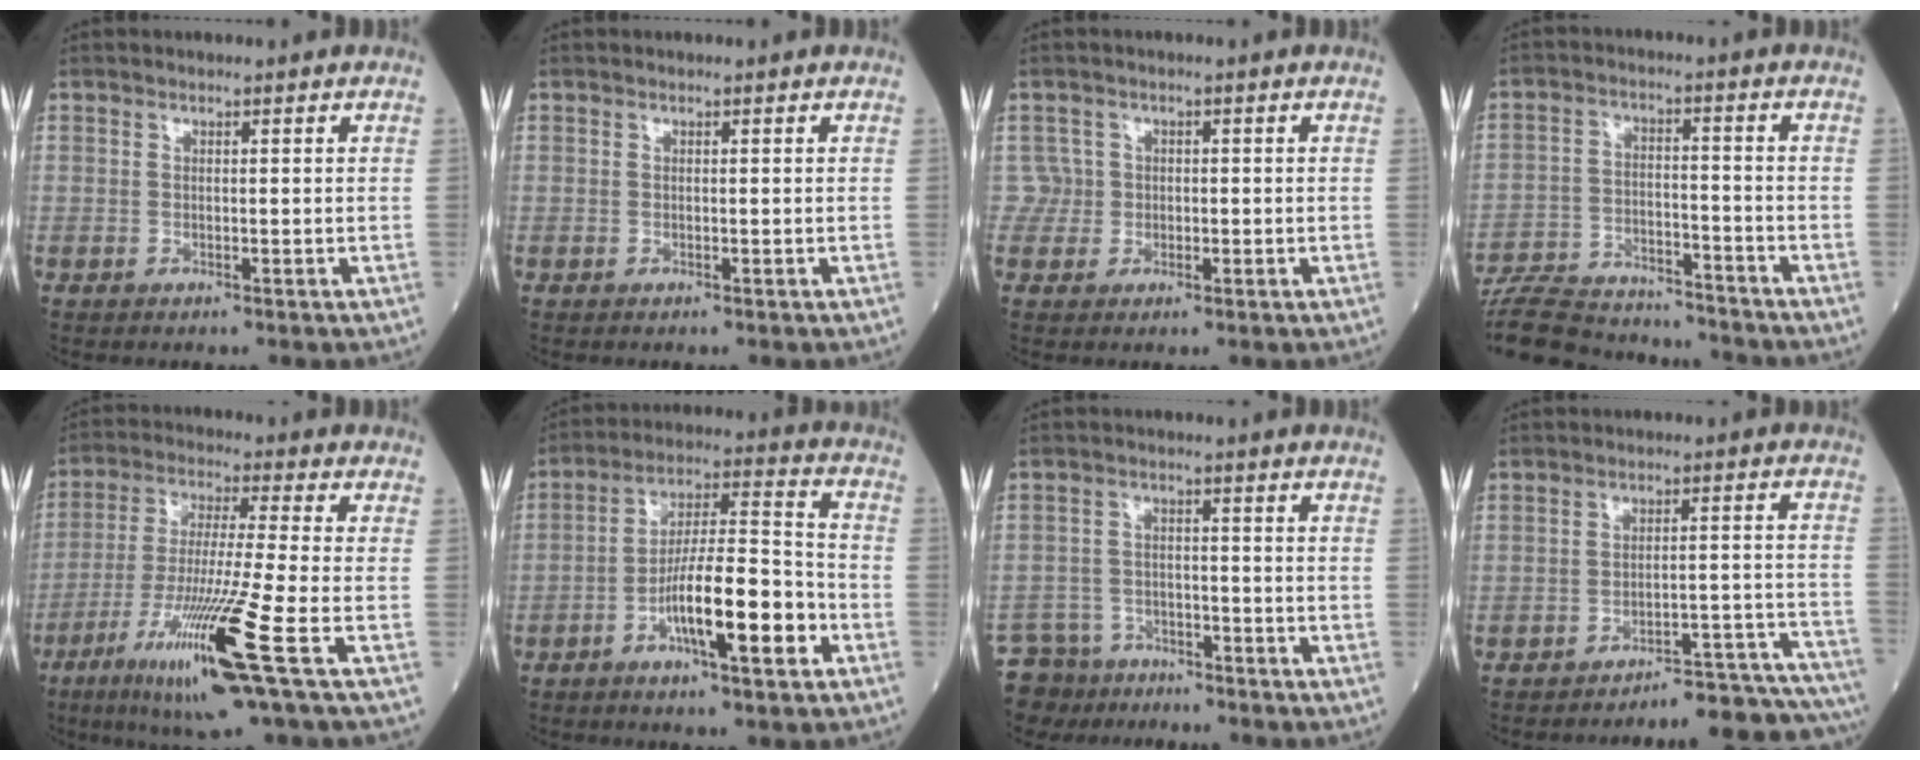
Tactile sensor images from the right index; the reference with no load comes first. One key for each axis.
{"total": 0.0}
{"total": 2.4, "fx": 0.2, "fy": 2.4, "fz": -0.5, "tx": 0.027, "ty": 0.009, "tz": -0.002}
{"total": 18.2, "fx": -17.0, "fy": 3.6, "fz": 5.3, "tx": -0.126, "ty": -0.004, "tz": -0.263}
{"total": 15.6, "fx": -6.8, "fy": -1.1, "fz": 14.0, "tx": -0.283, "ty": -0.039, "tz": -0.127}
{"total": 13.5, "fx": -5.2, "fy": 2.2, "fz": 12.3, "tx": -0.214, "ty": 0.007, "tz": -0.088}
{"total": 7.2, "fx": -6.2, "fy": 3.6, "fz": -0.3, "tx": 0.000, "ty": 0.007, "tz": -0.109}
{"total": 16.6, "fx": -16.3, "fy": -1.2, "fz": 2.7, "tx": 0.015, "ty": 0.016, "tz": -0.201}